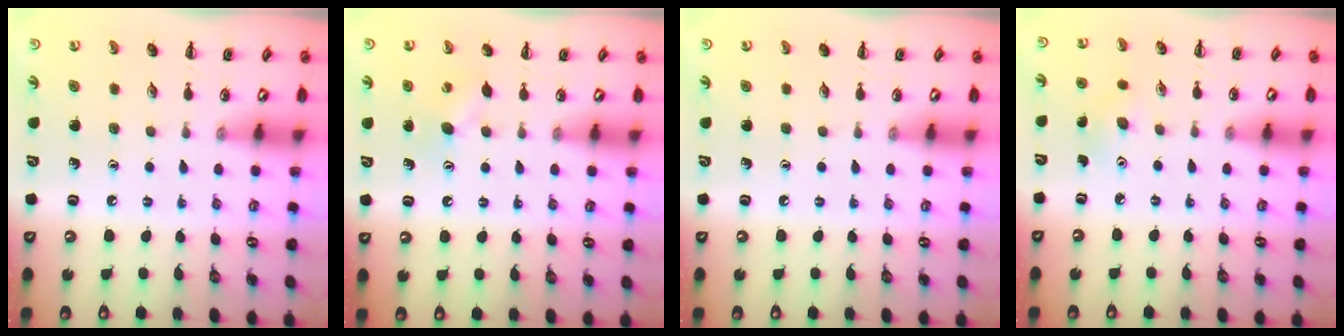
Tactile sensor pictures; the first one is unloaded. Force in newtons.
{"total": 6.7, "press": 6.4, "slide": 1.9}
{"total": 0.0}
{"total": 3.8, "press": 3.7, "slide": 1.0}